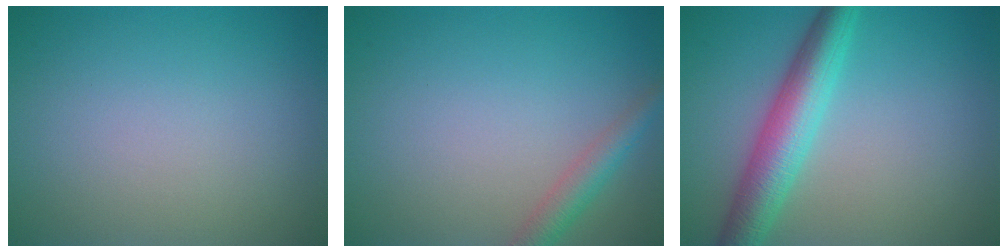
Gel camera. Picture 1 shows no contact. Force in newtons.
{"total": 2.3, "press": 2.3, "slide": 0.1}
{"total": 5.5, "press": 5.5, "slide": 0.1}